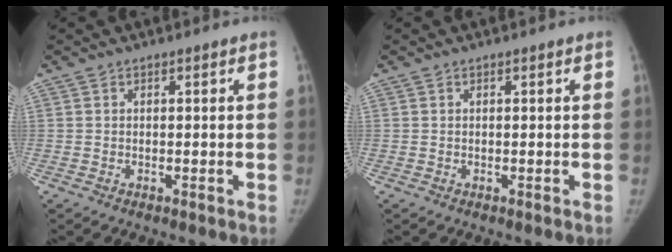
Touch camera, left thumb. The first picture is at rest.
{"total": 0.0}